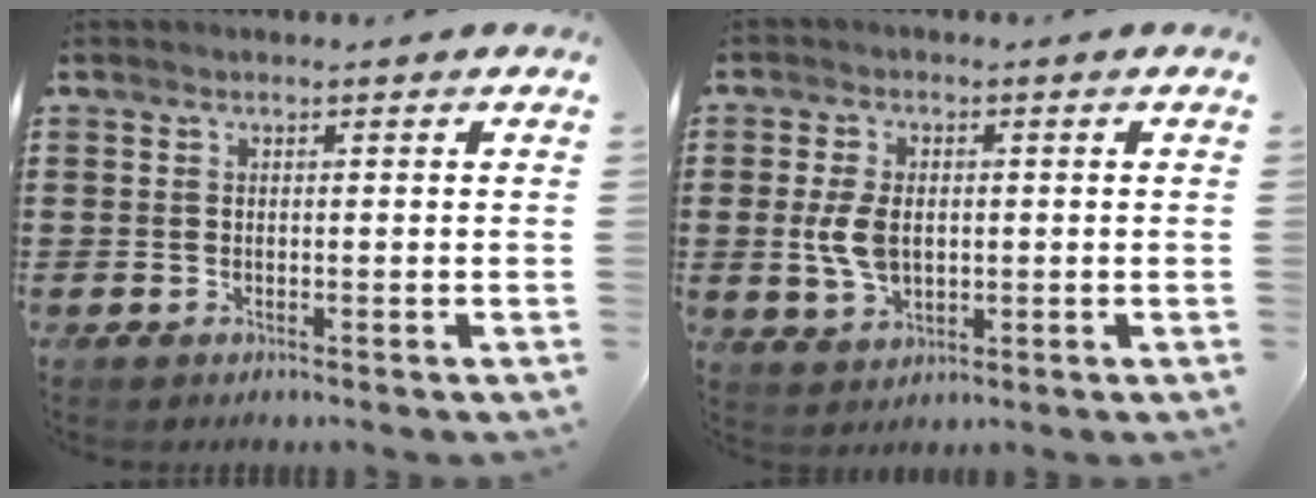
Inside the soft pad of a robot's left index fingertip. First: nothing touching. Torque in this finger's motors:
{"motor_torque": [0.93, 0.12, 0.42, 0.10]}